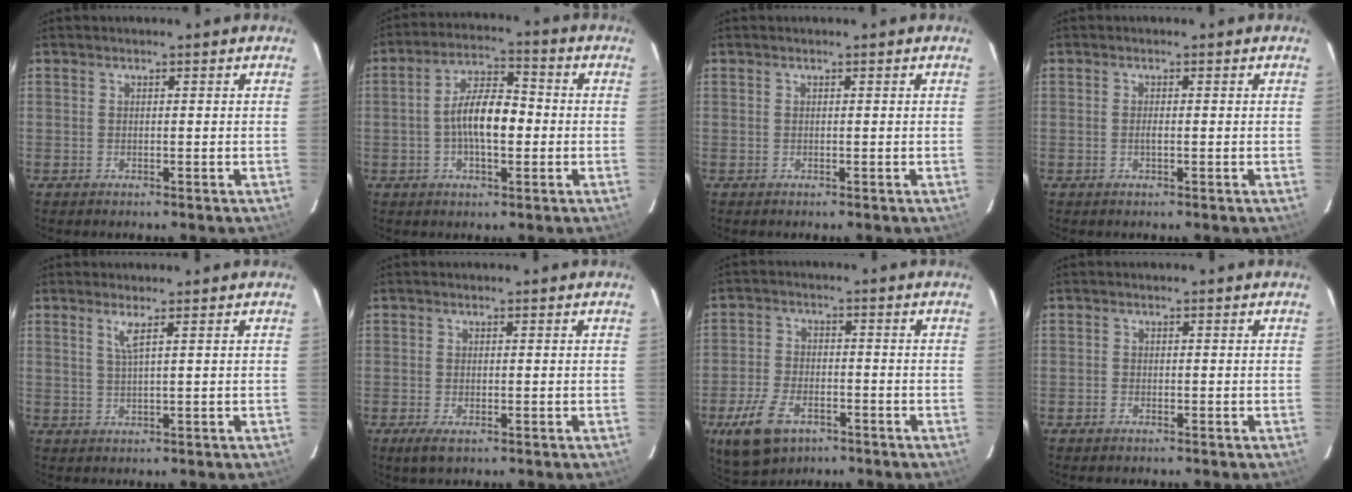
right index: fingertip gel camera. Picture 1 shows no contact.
{"total": 9.2, "force": [-1.2, 3.8, 8.3], "torque": [-0.156, 0.015, -0.021]}
{"total": 0.0}
{"total": 0.7, "force": [-0.2, 0.1, 0.7], "torque": [-0.013, 0.000, -0.004]}
{"total": 2.3, "force": [1.2, -0.4, 1.9], "torque": [-0.039, -0.004, 0.024]}
{"total": 2.6, "force": [-1.0, 1.0, 2.2], "torque": [-0.043, -0.009, -0.014]}
{"total": 10.6, "force": [-5.9, 6.0, 6.5], "torque": [-0.158, -0.008, -0.106]}
{"total": 1.0, "force": [-0.8, 0.6, 0.3], "torque": [-0.008, 0.001, -0.015]}